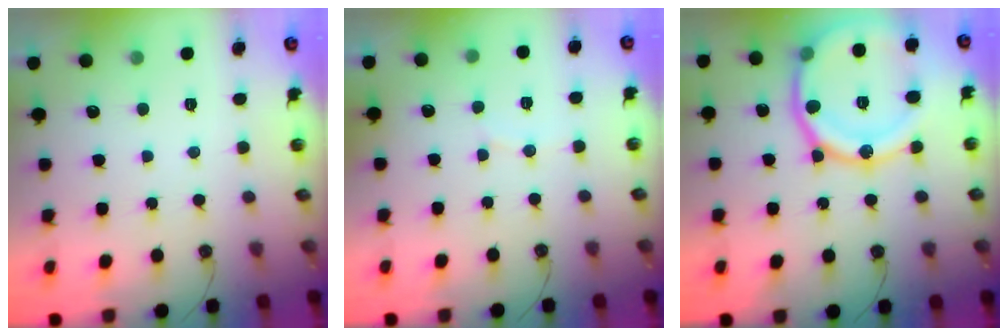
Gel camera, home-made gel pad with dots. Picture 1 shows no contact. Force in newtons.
{"total": 4.5, "press": 4.5, "slide": 0.4}
{"total": 21.9, "press": 21.8, "slide": 2.3}